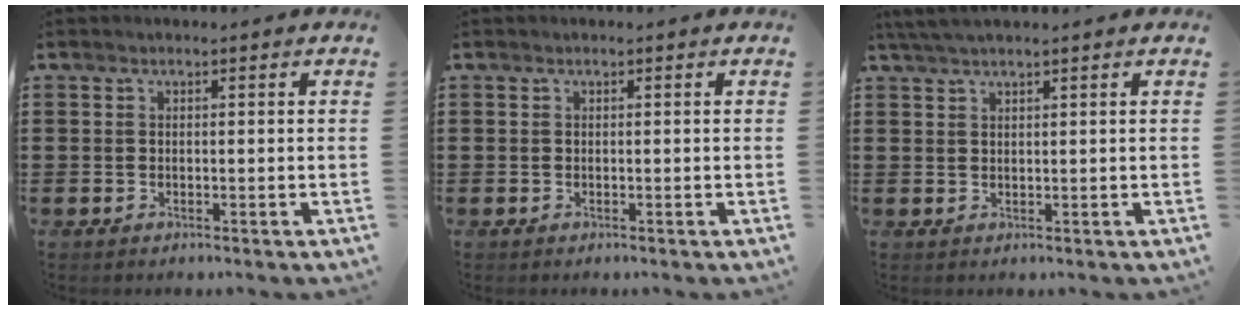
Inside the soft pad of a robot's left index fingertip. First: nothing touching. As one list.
[{"total": 0.0}, {"total": 2.3, "force": [1.9, 0.1, 1.3], "torque": [-0.029, 0.002, 0.036]}]